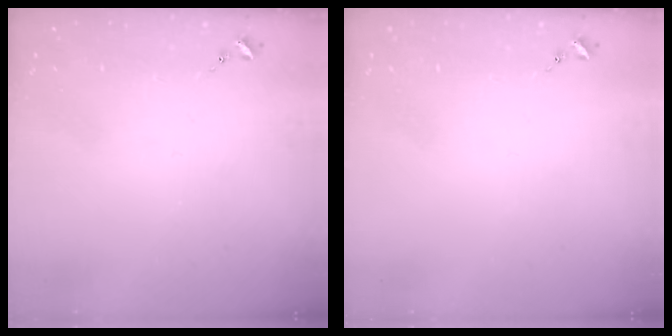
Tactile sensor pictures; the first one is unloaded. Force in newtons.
{"total": 0.0}